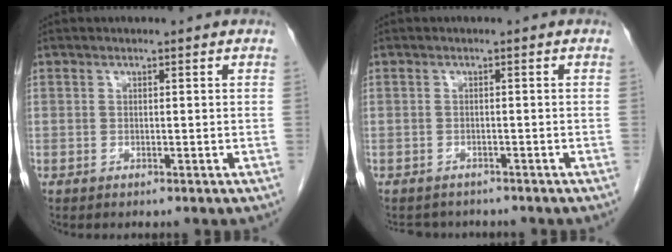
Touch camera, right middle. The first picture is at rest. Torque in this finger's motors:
{"motor_torque": [-0.15, 0.15, 0.00, 0.00]}